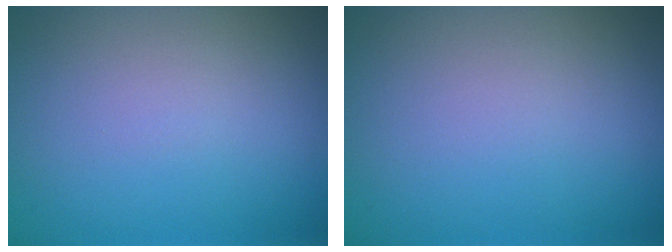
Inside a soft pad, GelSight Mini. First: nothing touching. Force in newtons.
{"total": 0.0}